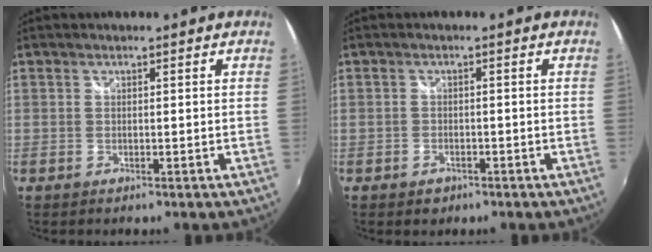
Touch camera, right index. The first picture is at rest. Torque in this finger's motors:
{"motor_torque": [0.22, -0.20, -0.01, 0.00]}